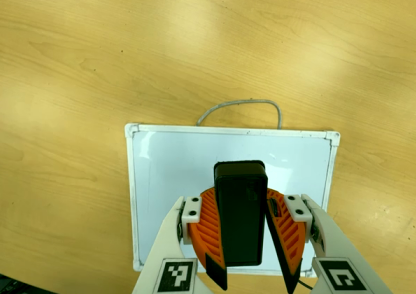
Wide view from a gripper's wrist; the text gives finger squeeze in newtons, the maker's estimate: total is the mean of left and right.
{"total": 9.6, "left": 9.8, "right": 9.4}